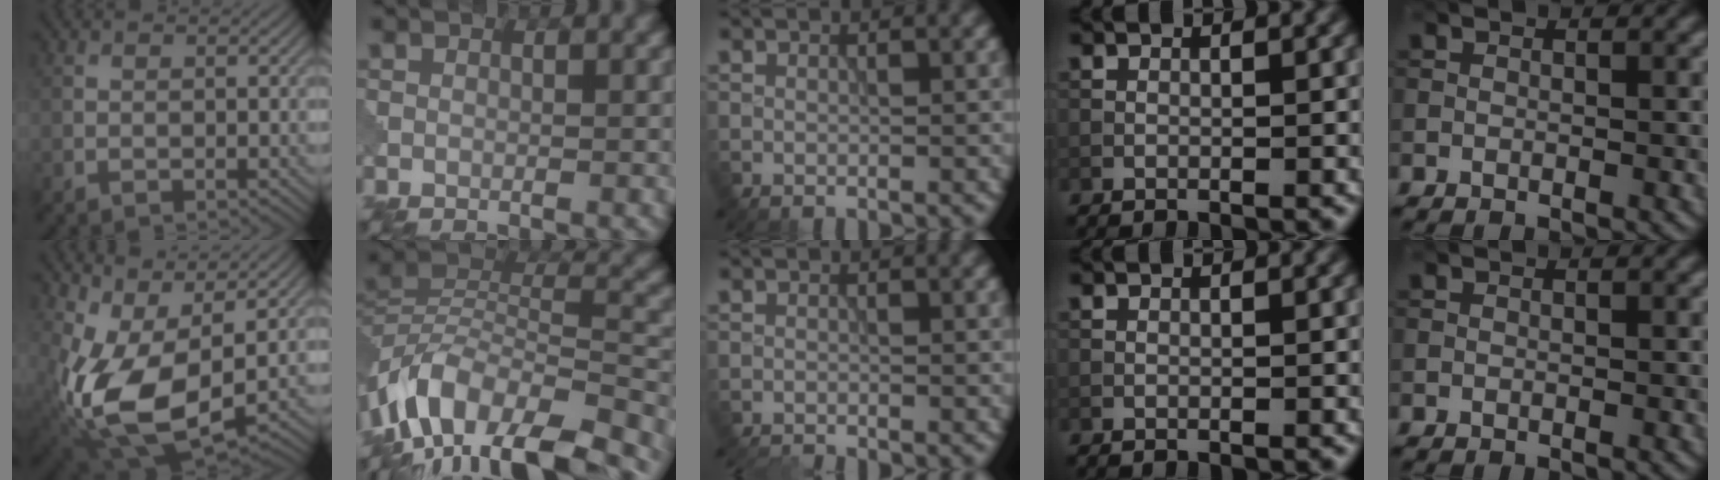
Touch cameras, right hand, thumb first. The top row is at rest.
{"thumb": {"total": 12.4, "force": [0.5, 6.6, 10.5], "torque": [-0.229, -0.019, 0.013]}, "index": {"total": 14.6, "force": [-10.1, 6.2, 8.5], "torque": [-0.180, 0.017, -0.174]}, "middle": {"total": 1.7, "force": [-1.7, 0.1, 0.3], "torque": [-0.005, -0.005, -0.036]}}